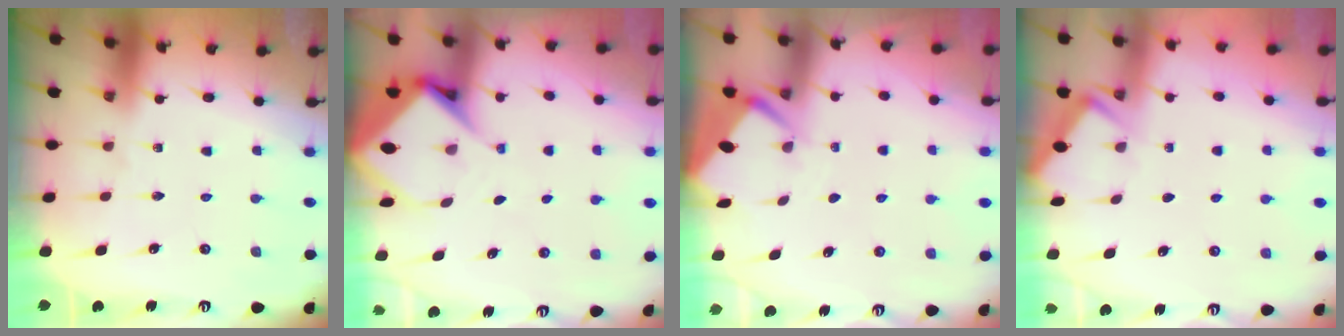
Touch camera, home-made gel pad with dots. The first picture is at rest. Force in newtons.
{"total": 7.7, "press": 7.6, "slide": 0.6}
{"total": 2.9, "press": 2.9, "slide": 0.4}
{"total": 2.0, "press": 2.0, "slide": 0.3}